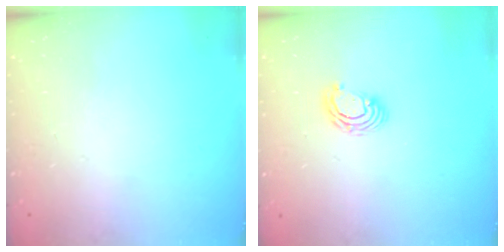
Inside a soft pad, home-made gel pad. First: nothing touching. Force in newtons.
{"total": 5.6, "press": 5.6, "slide": 0.3}